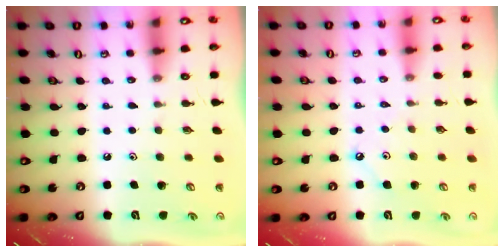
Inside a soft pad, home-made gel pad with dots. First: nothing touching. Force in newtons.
{"total": 3.7, "press": 3.7, "slide": 0.3}